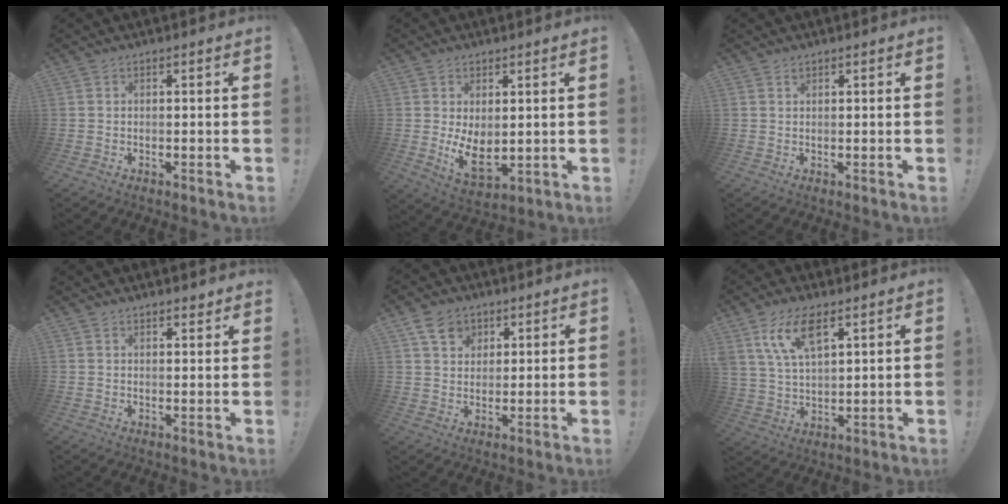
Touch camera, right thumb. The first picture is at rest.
{"total": 7.3, "force": [1.2, 4.0, 5.9], "torque": [-0.092, -0.025, 0.028]}
{"total": 0.6, "force": [0.5, 0.3, 0.1], "torque": [-0.003, -0.001, 0.011]}
{"total": 2.5, "force": [2.3, 0.7, 0.7], "torque": [0.006, -0.022, 0.038]}
{"total": 7.9, "force": [4.4, 6.0, 2.7], "torque": [-0.042, -0.019, 0.087]}
{"total": 11.6, "force": [6.8, 5.2, 7.8], "torque": [-0.155, -0.018, 0.125]}